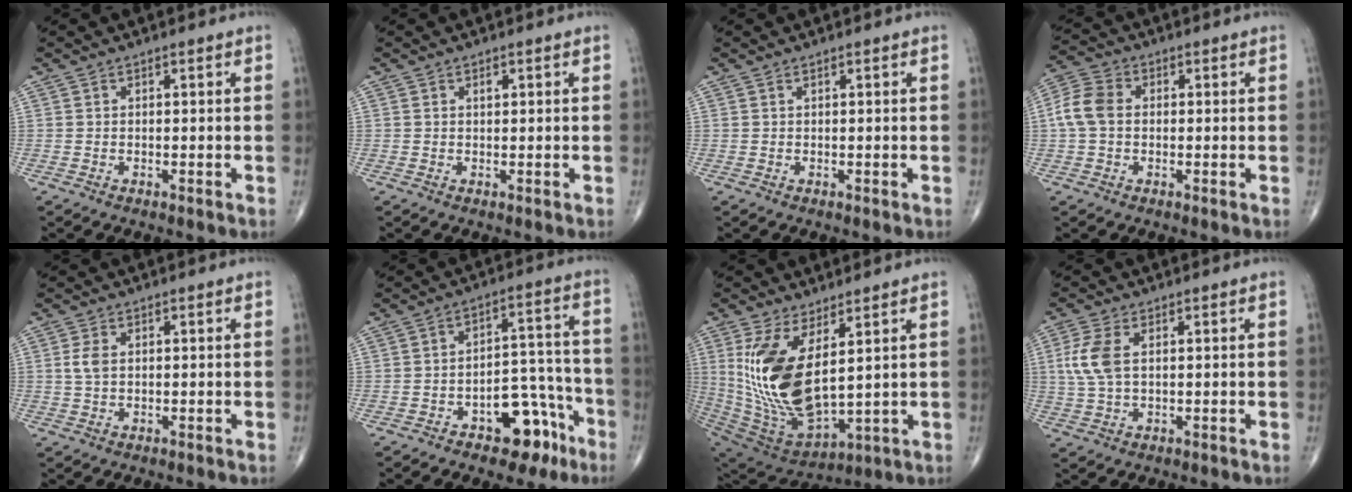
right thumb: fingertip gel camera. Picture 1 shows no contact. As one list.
[{"total": 0.8, "force": [0.4, 0.4, 0.5], "torque": [-0.006, -0.002, 0.006]}, {"total": 0.0}, {"total": 6.7, "force": [0.2, 4.9, 4.6], "torque": [-0.100, 0.019, -0.004]}, {"total": 2.7, "force": [0.5, 1.7, 2.1], "torque": [-0.048, 0.002, 0.009]}, {"total": 11.5, "force": [-6.4, 6.2, 7.3], "torque": [-0.057, 0.062, -0.085]}, {"total": 18.9, "force": [4.5, 8.5, 16.3], "torque": [-0.330, -0.040, 0.109]}, {"total": 6.6, "force": [1.3, 3.6, 5.4], "torque": [-0.134, 0.006, 0.026]}]